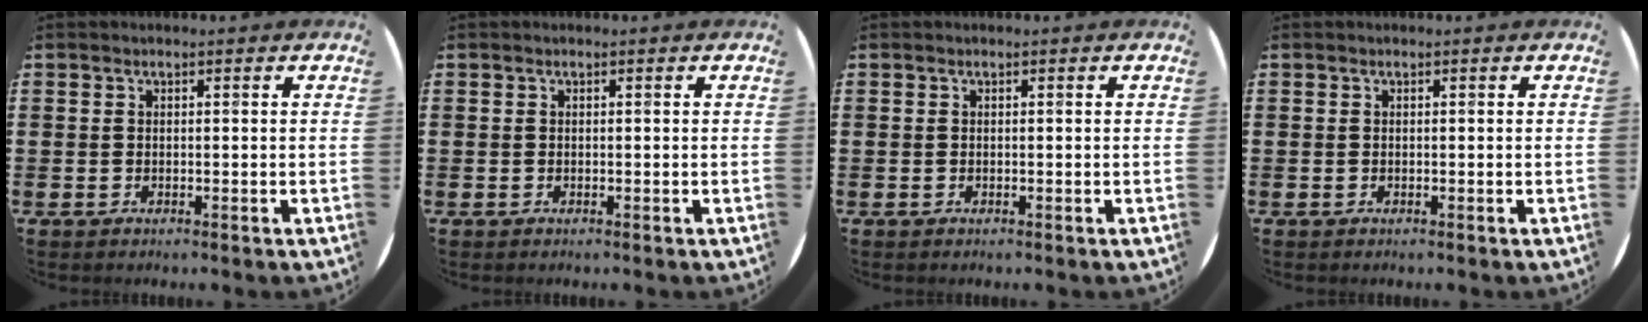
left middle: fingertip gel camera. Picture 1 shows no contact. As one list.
[{"total": 0.0}, {"total": 0.0}, {"total": 0.0}]